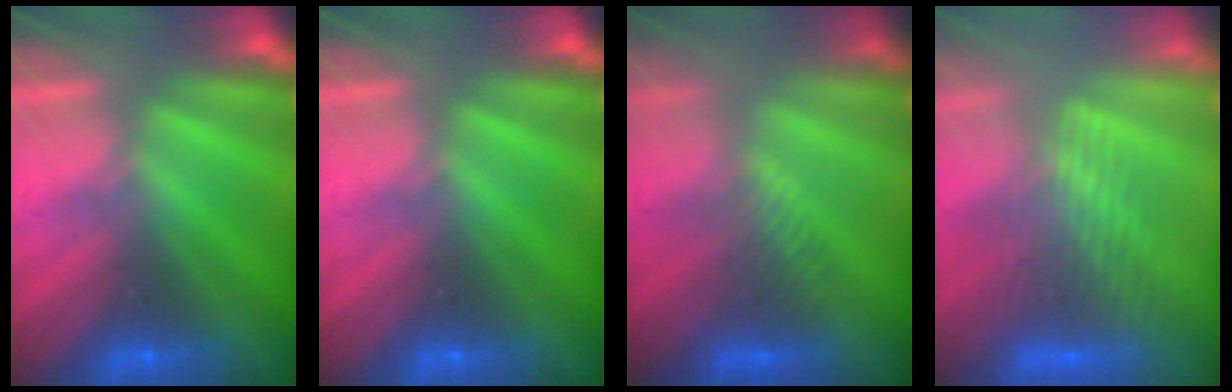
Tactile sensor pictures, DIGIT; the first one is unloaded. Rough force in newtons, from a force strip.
{"total": 0.0}
{"total": 3.0}
{"total": 6.8}